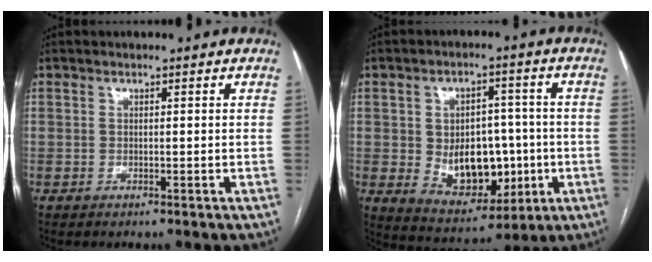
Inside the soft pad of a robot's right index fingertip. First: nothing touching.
{"total": 12.4, "force": [-1.3, 8.1, 9.3], "torque": [-0.146, 0.015, 0.001]}